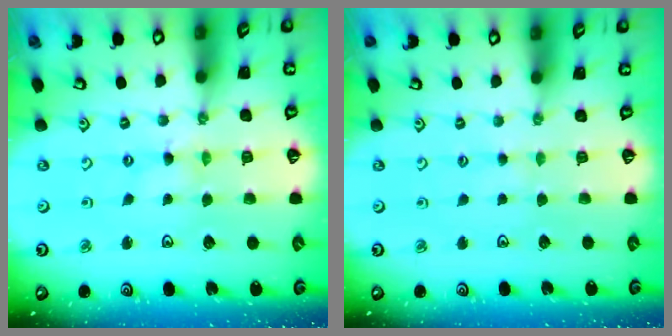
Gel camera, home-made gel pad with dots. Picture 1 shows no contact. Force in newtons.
{"total": 1.4, "press": 1.4, "slide": 0.2}